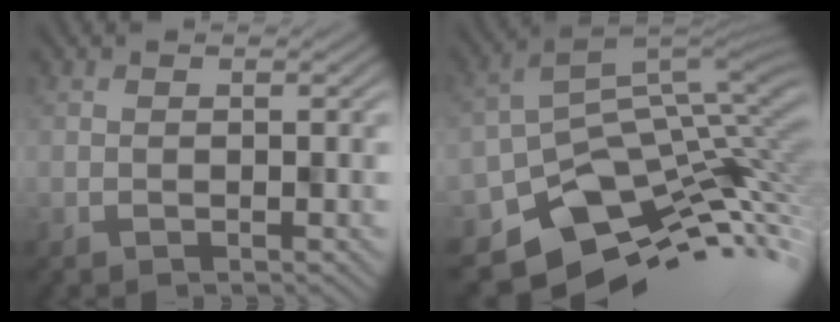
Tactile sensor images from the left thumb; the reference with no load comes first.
{"total": 8.9, "force": [-4.4, 5.7, 5.2], "torque": [-0.102, -0.026, -0.070]}